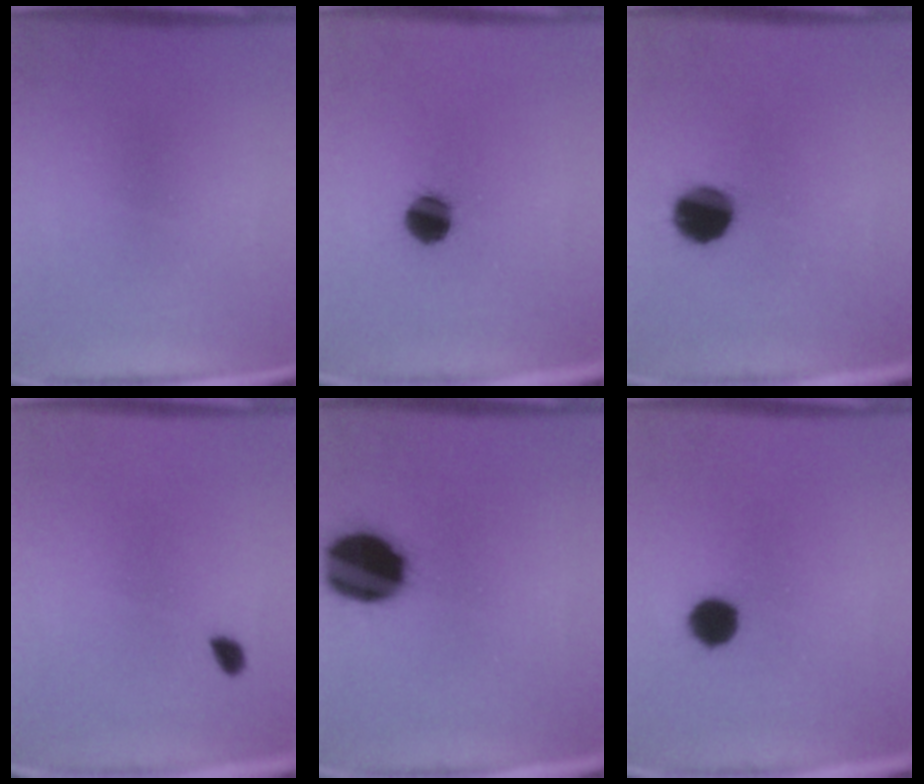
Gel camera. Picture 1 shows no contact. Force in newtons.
{"total": 7.1}
{"total": 10.2}
{"total": 1.7}
{"total": 19.1}
{"total": 5.3}